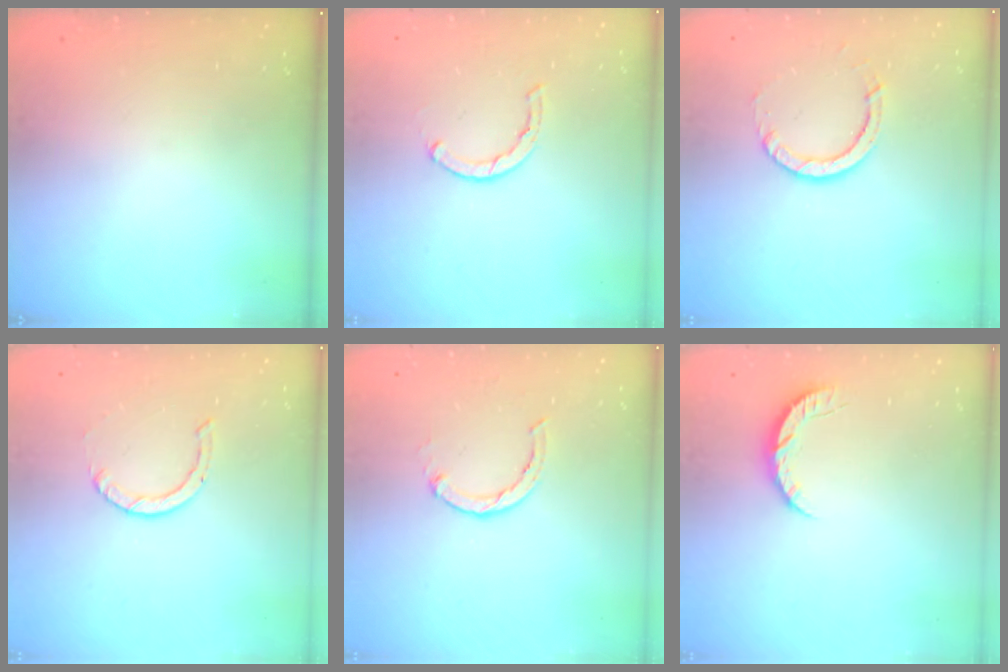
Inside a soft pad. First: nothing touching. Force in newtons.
{"total": 1.7, "press": 1.6, "slide": 0.3}
{"total": 5.6, "press": 5.6, "slide": 0.4}
{"total": 0.9, "press": 0.9, "slide": 0.1}
{"total": 3.0, "press": 3.0, "slide": 0.4}
{"total": 6.5, "press": 6.5, "slide": 0.6}